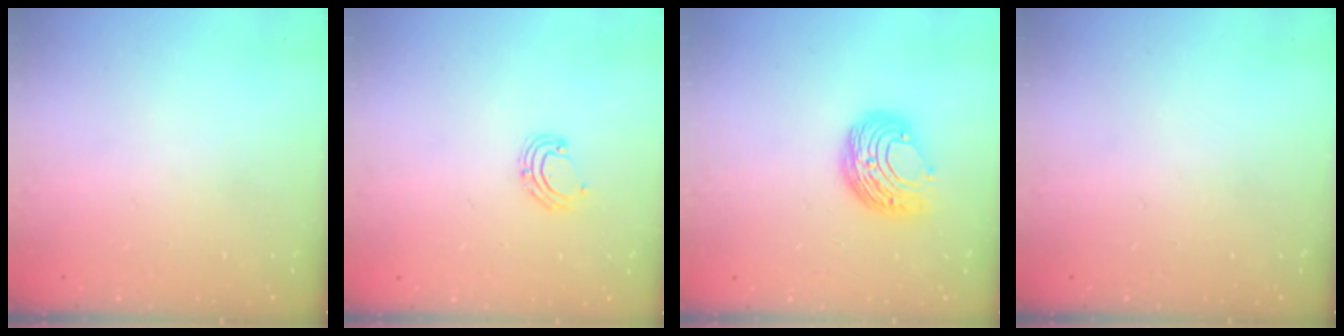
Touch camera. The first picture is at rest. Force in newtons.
{"total": 6.0, "press": 5.9, "slide": 1.1}
{"total": 9.2, "press": 9.2, "slide": 0.4}
{"total": 0.0}